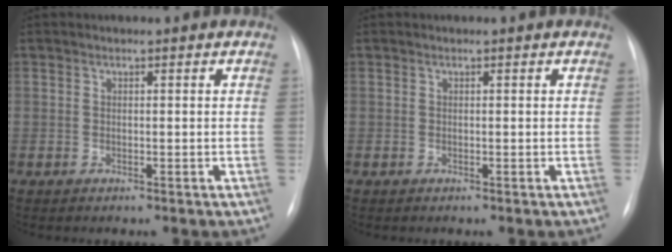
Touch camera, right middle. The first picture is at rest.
{"total": 0.0}